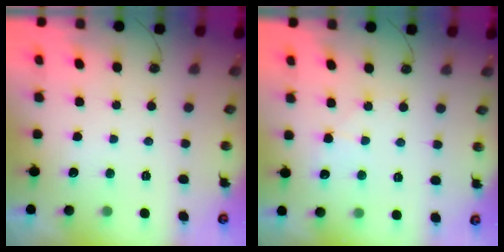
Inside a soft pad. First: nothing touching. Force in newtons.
{"total": 4.7, "press": 4.7, "slide": 0.6}